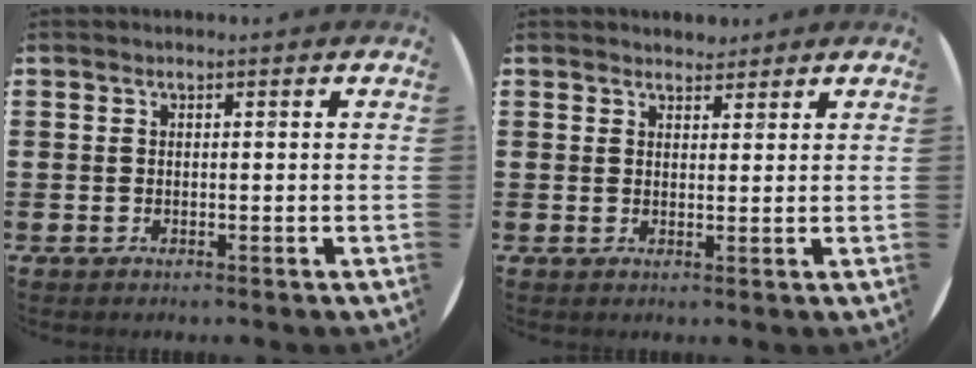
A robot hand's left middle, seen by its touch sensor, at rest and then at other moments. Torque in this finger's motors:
{"motor_torque": [-0.07, 0.07, 0.01, 0.00]}